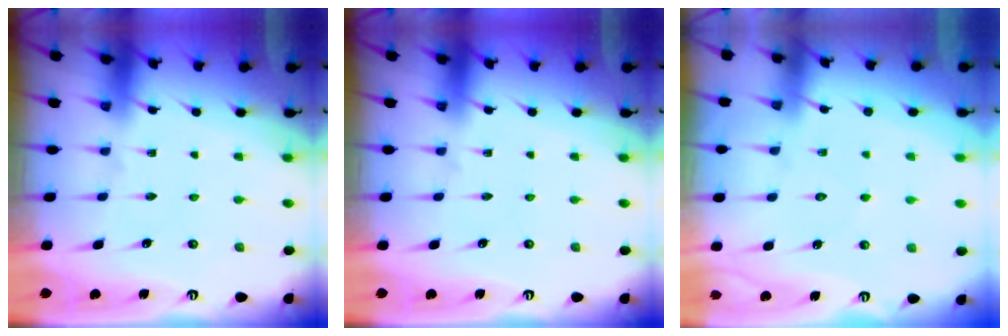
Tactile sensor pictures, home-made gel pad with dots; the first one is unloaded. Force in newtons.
{"total": 0.0}
{"total": 3.9, "press": 3.9, "slide": 0.4}